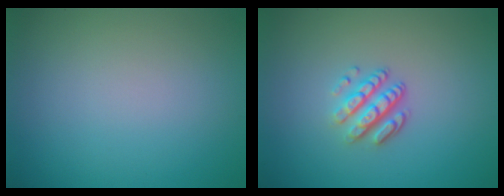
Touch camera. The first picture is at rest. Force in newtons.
{"total": 3.3, "press": 2.4, "slide": 2.2}